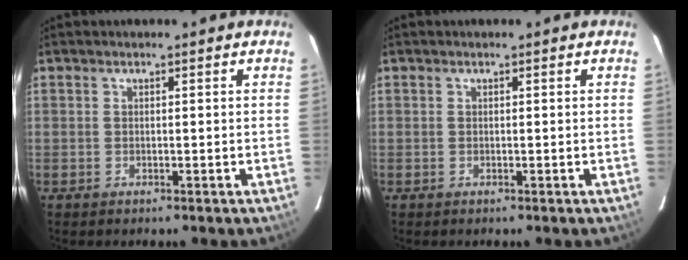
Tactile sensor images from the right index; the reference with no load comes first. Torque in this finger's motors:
{"motor_torque": [0.00, 0.00, 0.02, 0.00]}